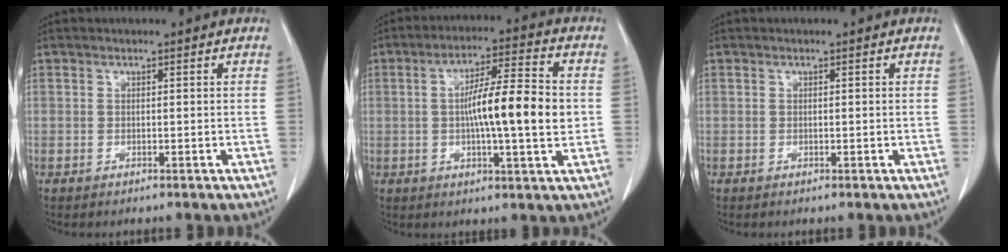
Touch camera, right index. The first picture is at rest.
{"total": 12.1, "force": [-0.2, 1.1, 12.0], "torque": [-0.199, 0.009, -0.008]}
{"total": 0.0}